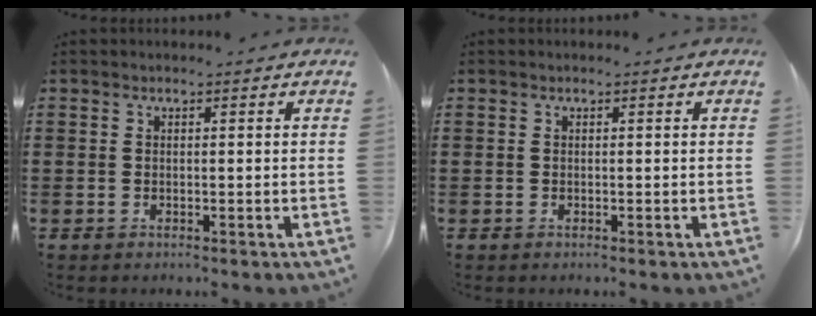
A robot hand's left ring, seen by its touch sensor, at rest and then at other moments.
{"total": 0.0}